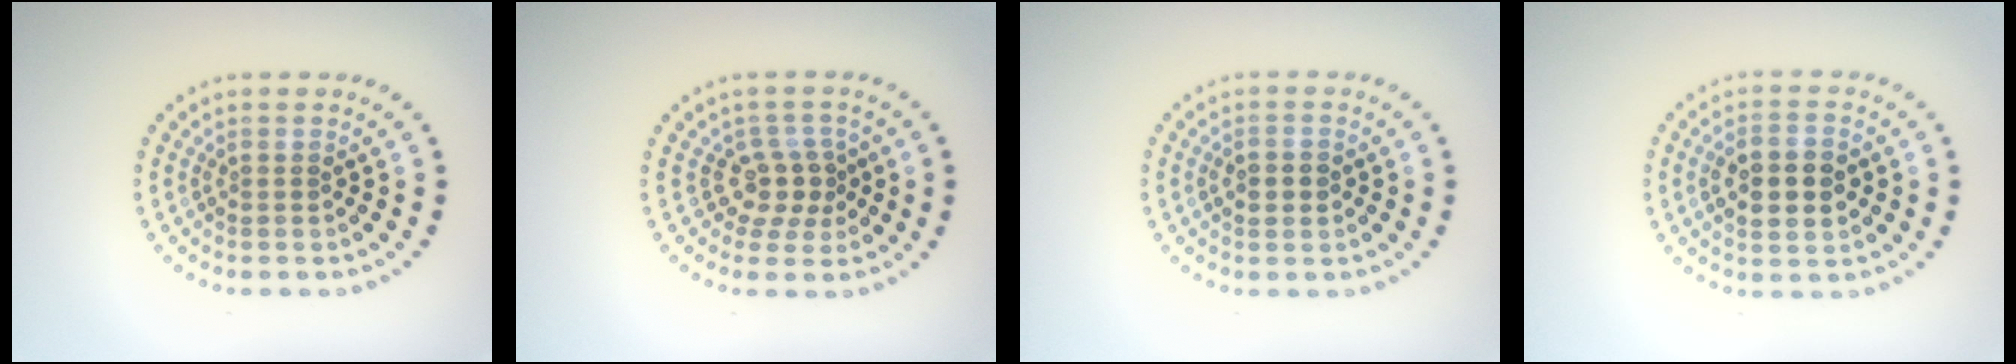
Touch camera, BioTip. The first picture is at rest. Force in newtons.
{"total": 2.7, "press": 2.1, "slide": 1.7}
{"total": 2.3, "press": 2.3, "slide": 0.0}
{"total": 3.9, "press": 3.9, "slide": 0.2}